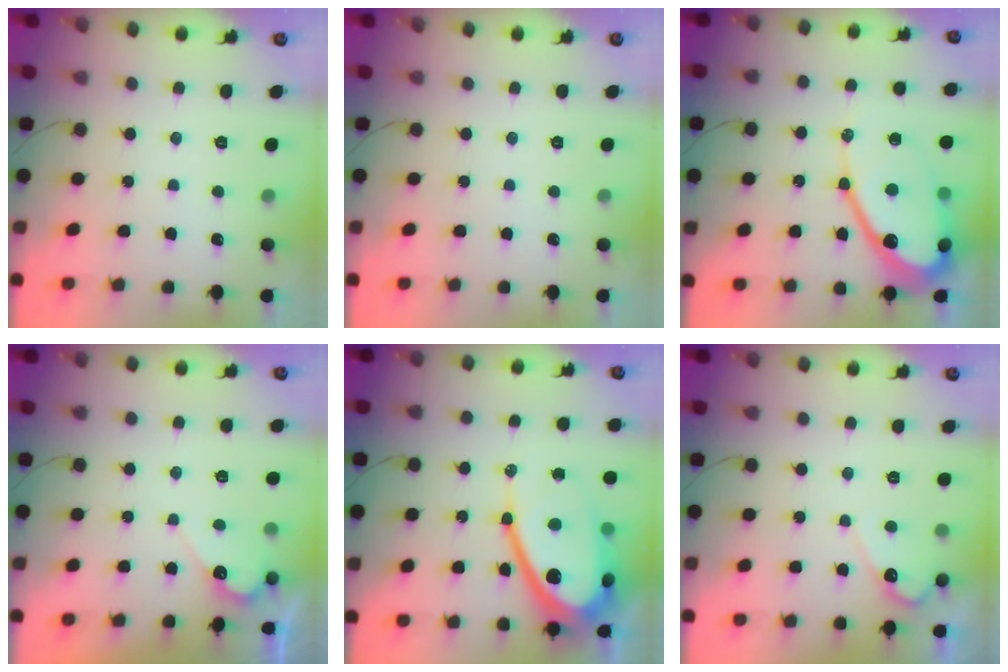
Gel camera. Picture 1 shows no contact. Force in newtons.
{"total": 0.0}
{"total": 19.4, "press": 19.3, "slide": 1.8}
{"total": 5.1, "press": 5.1, "slide": 0.4}
{"total": 21.0, "press": 21.0, "slide": 1.4}
{"total": 4.6, "press": 4.6, "slide": 0.4}